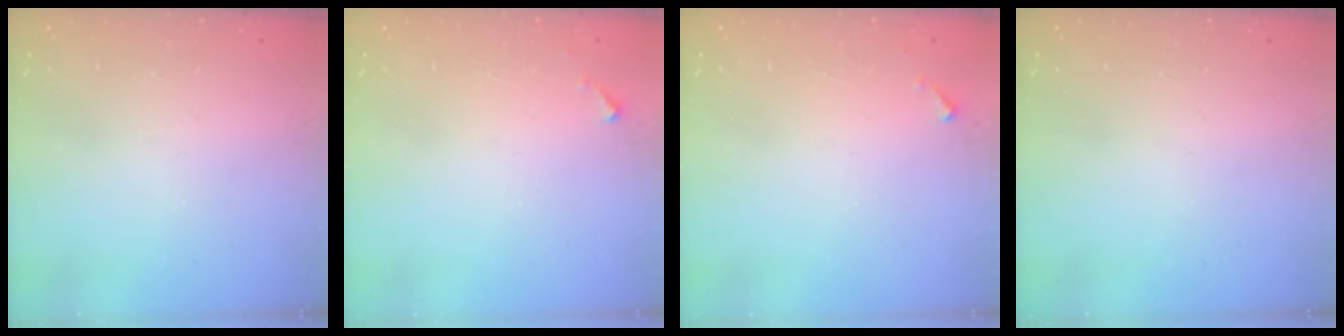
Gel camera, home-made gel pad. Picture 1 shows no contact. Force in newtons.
{"total": 2.8, "press": 2.8, "slide": 0.1}
{"total": 2.8, "press": 2.8, "slide": 0.1}
{"total": 0.0}